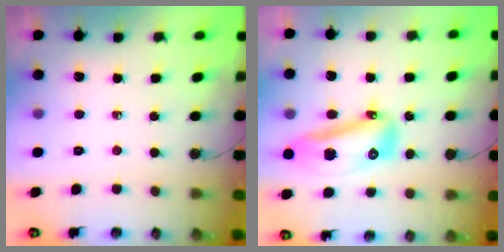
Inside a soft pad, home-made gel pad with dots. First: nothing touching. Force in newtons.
{"total": 14.8, "press": 14.6, "slide": 2.7}